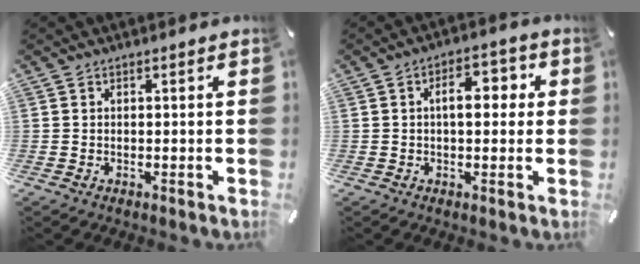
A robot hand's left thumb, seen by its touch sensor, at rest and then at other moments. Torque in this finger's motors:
{"motor_torque": [0.18, 0.18, 0.60, 0.05, 0.01]}